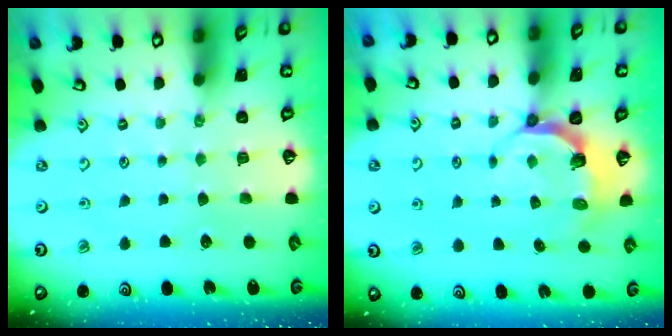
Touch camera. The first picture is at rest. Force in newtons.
{"total": 5.5, "press": 4.5, "slide": 3.1}